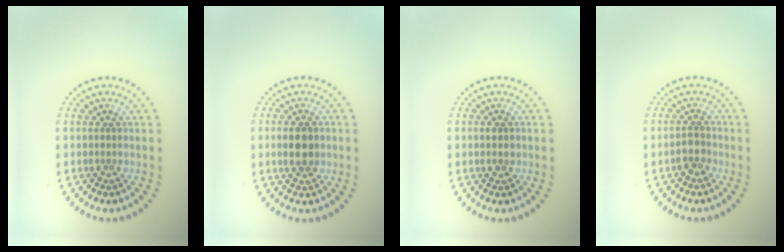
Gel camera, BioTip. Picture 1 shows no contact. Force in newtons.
{"total": 3.0, "press": 3.0, "slide": 0.1}
{"total": 1.7, "press": 1.6, "slide": 0.2}
{"total": 1.7, "press": 1.4, "slide": 1.0}